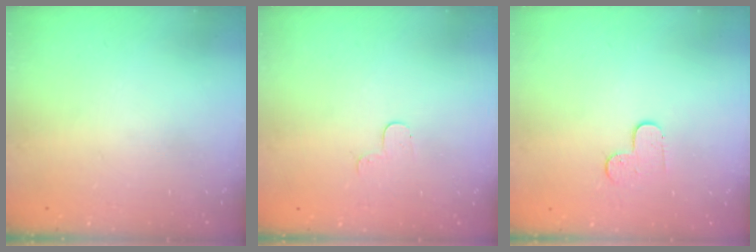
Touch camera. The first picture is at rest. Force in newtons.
{"total": 3.4, "press": 3.4, "slide": 0.4}
{"total": 4.3, "press": 4.3, "slide": 0.4}